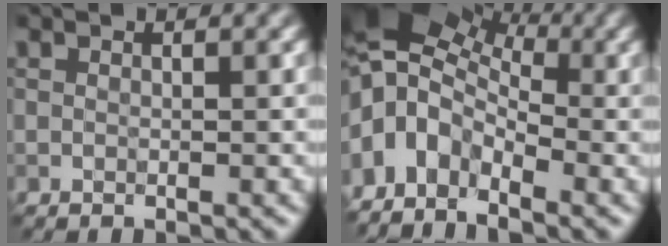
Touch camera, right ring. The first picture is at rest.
{"total": 12.0, "force": [-0.9, 8.6, 8.3], "torque": [-0.147, 0.007, -0.015]}